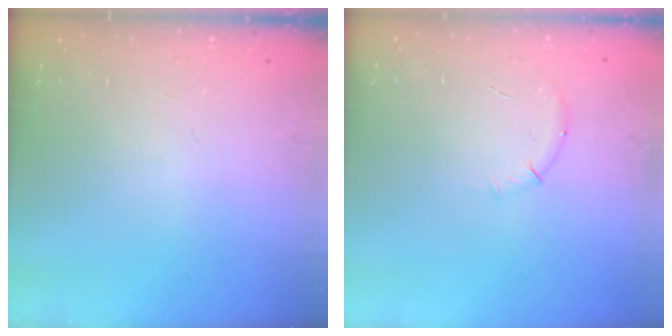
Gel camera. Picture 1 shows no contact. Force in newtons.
{"total": 6.3, "press": 6.2, "slide": 1.3}